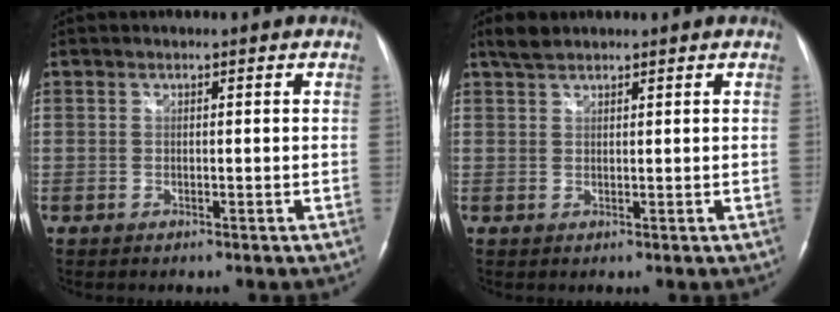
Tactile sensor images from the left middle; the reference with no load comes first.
{"total": 2.4, "force": [2.1, 0.7, 0.9], "torque": [-0.022, 0.011, 0.041]}